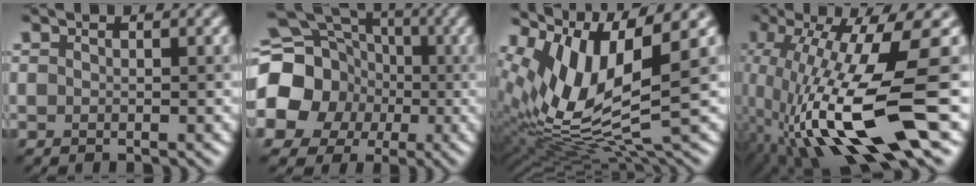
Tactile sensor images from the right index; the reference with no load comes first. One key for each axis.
{"total": 16.9, "fx": -1.5, "fy": 15.8, "fz": 5.8, "tx": -0.153, "ty": 0.012, "tz": -0.067}
{"total": 11.5, "fx": 2.3, "fy": 3.5, "fz": 10.7, "tx": -0.221, "ty": -0.002, "tz": 0.056}
{"total": 13.7, "fx": -2.7, "fy": 2.8, "fz": 13.2, "tx": -0.247, "ty": 0.010, "tz": -0.030}